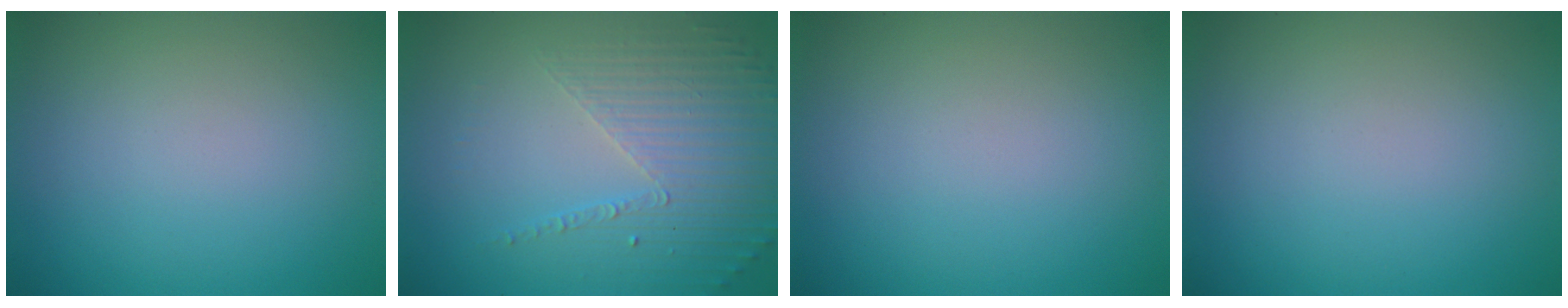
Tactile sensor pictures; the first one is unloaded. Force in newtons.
{"total": 4.8, "press": 3.2, "slide": 3.5}
{"total": 0.0}
{"total": 0.0}